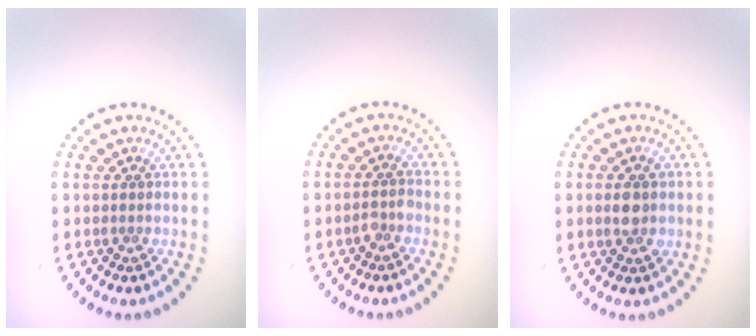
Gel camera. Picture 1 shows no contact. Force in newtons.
{"total": 1.2, "press": 1.1, "slide": 0.4}
{"total": 2.5, "press": 2.5, "slide": 0.2}